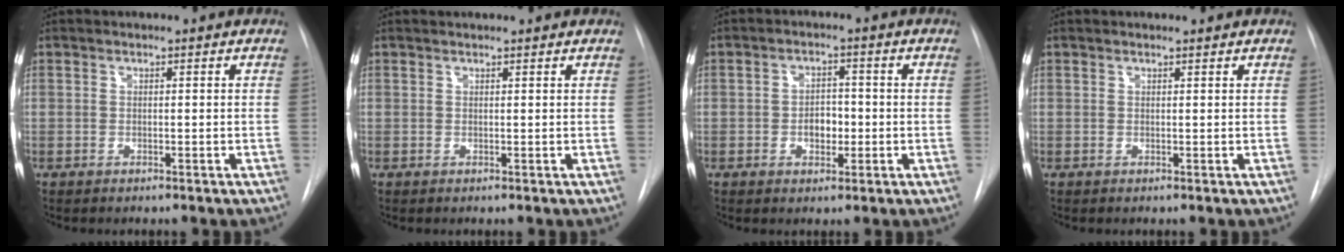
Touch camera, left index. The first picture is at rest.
{"total": 2.6, "force": [2.5, 0.2, 0.7], "torque": [-0.012, 0.024, 0.032]}
{"total": 3.6, "force": [-0.7, 2.4, 2.6], "torque": [-0.038, 0.006, -0.008]}
{"total": 1.0, "force": [1.0, 0.0, 0.1], "torque": [-0.007, 0.005, 0.016]}